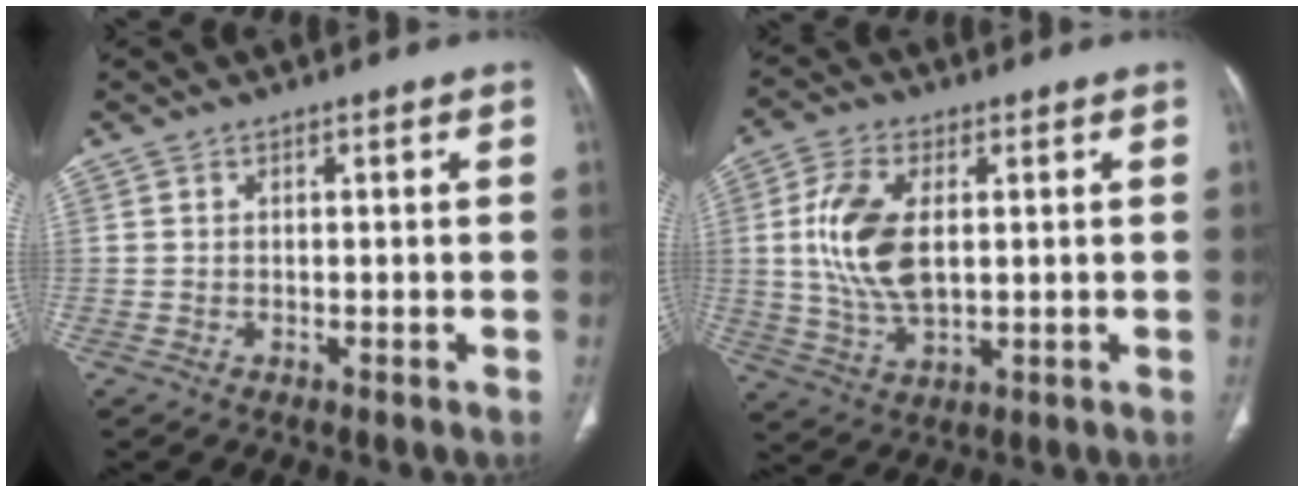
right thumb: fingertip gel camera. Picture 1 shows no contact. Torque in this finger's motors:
{"motor_torque": [-0.58, 1.24, 1.25, 0.39, 0.16]}